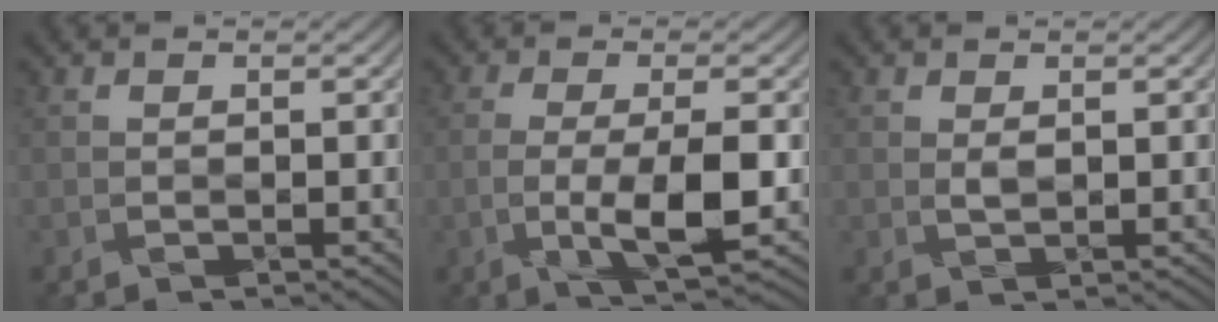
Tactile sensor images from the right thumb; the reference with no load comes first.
{"total": 6.4, "force": [-1.5, 1.7, 6.0], "torque": [-0.107, 0.000, -0.024]}
{"total": 0.8, "force": [0.5, 0.2, 0.5], "torque": [-0.012, 0.001, 0.013]}